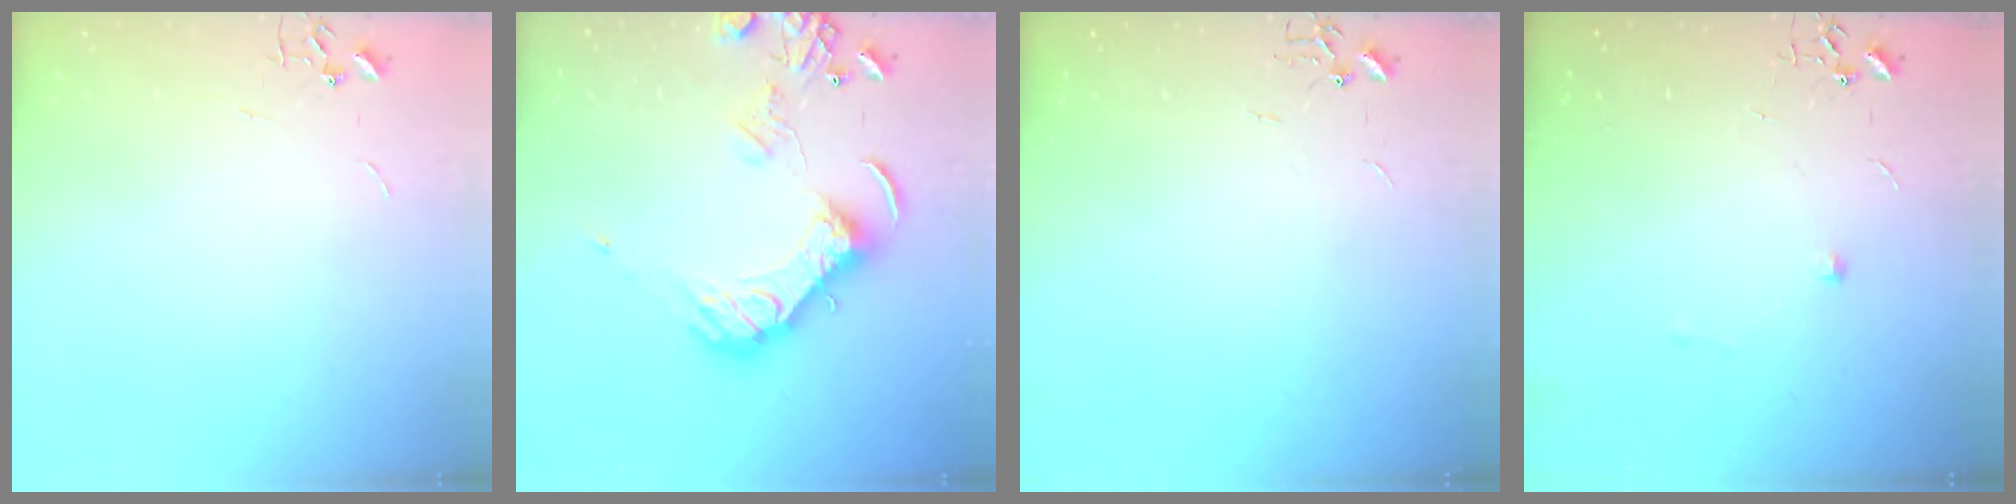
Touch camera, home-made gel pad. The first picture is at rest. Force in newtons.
{"total": 15.3, "press": 15.2, "slide": 2.3}
{"total": 0.0}
{"total": 3.7, "press": 3.6, "slide": 0.6}